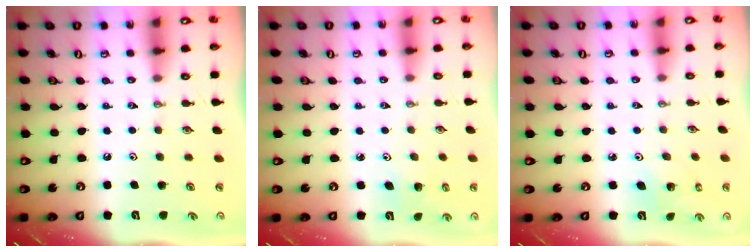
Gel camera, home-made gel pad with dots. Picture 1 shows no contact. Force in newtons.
{"total": 2.9, "press": 2.9, "slide": 0.3}
{"total": 4.1, "press": 4.1, "slide": 0.2}